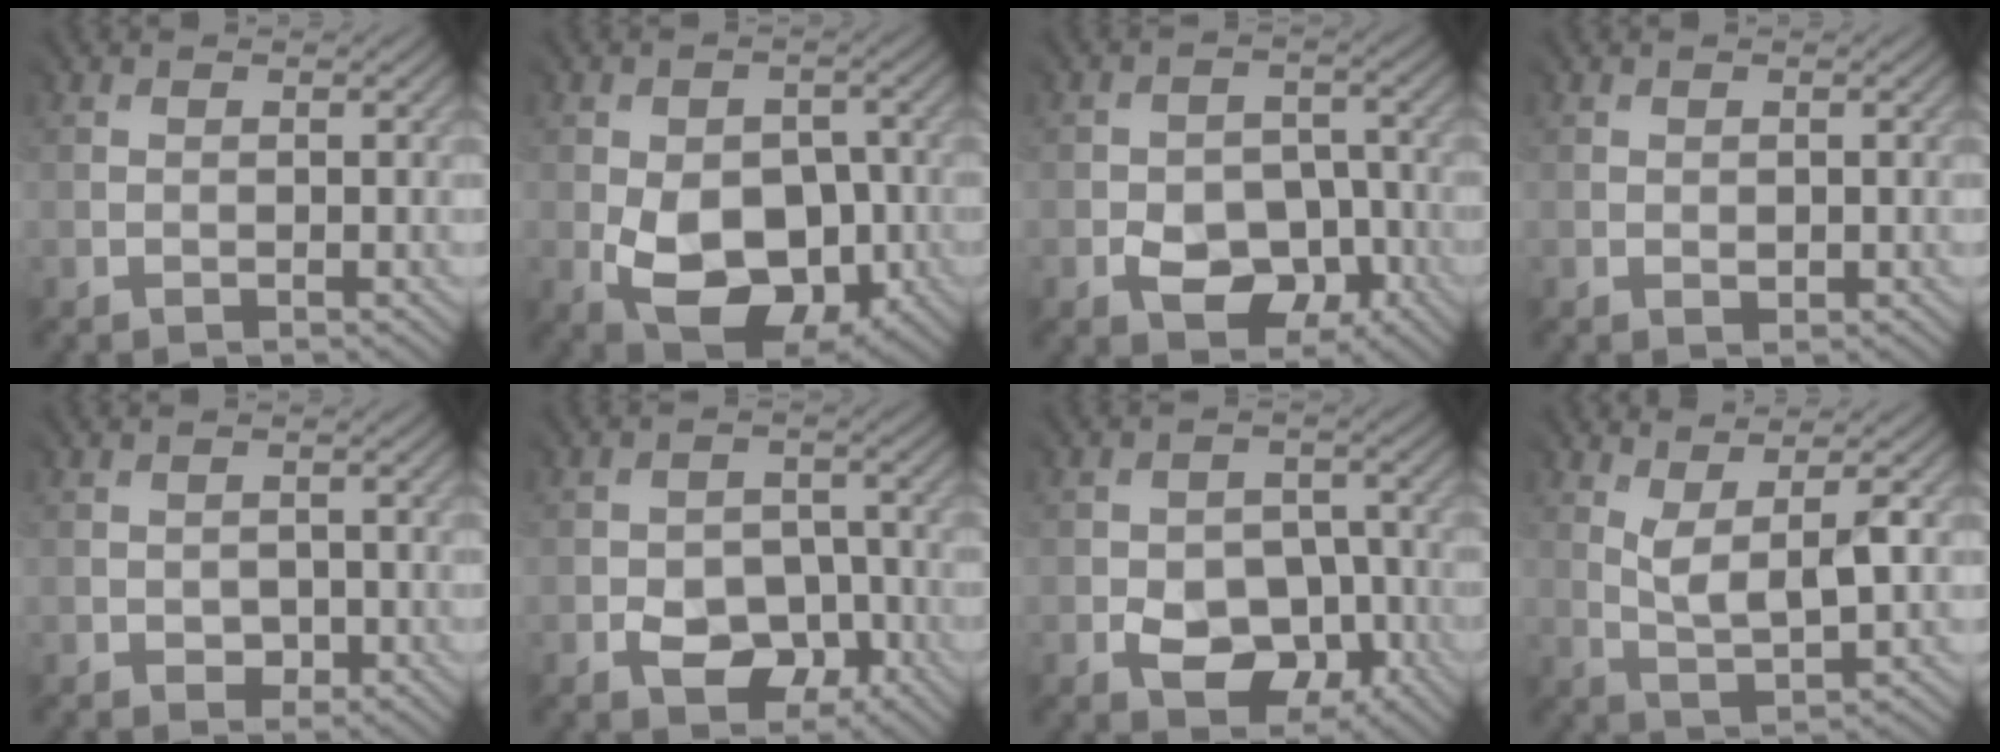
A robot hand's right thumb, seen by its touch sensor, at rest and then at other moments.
{"total": 9.7, "force": [-2.6, 6.7, 6.6], "torque": [-0.105, -0.030, -0.037]}
{"total": 4.8, "force": [-2.7, 3.5, 2.0], "torque": [-0.027, -0.009, -0.041]}
{"total": 0.7, "force": [0.0, 0.7, 0.3], "torque": [-0.003, -0.002, 0.004]}
{"total": 1.3, "force": [-0.9, 1.0, 0.1], "torque": [0.005, -0.006, -0.012]}
{"total": 4.1, "force": [-2.5, 2.9, 1.4], "torque": [-0.014, -0.005, -0.041]}
{"total": 5.6, "force": [-2.9, 4.1, 2.6], "torque": [-0.034, -0.011, -0.043]}
{"total": 3.4, "force": [2.0, 0.4, 2.7], "torque": [-0.060, -0.006, 0.042]}